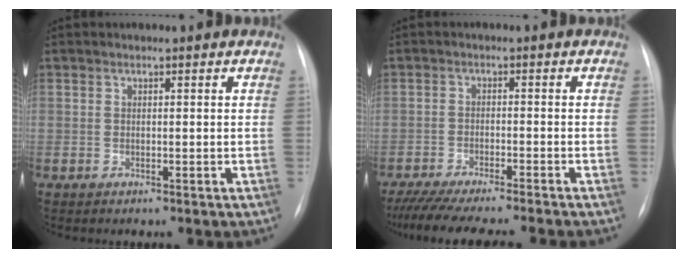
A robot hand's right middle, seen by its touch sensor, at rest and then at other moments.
{"total": 13.6, "force": [-12.0, -0.1, 6.5], "torque": [-0.091, -0.030, -0.179]}